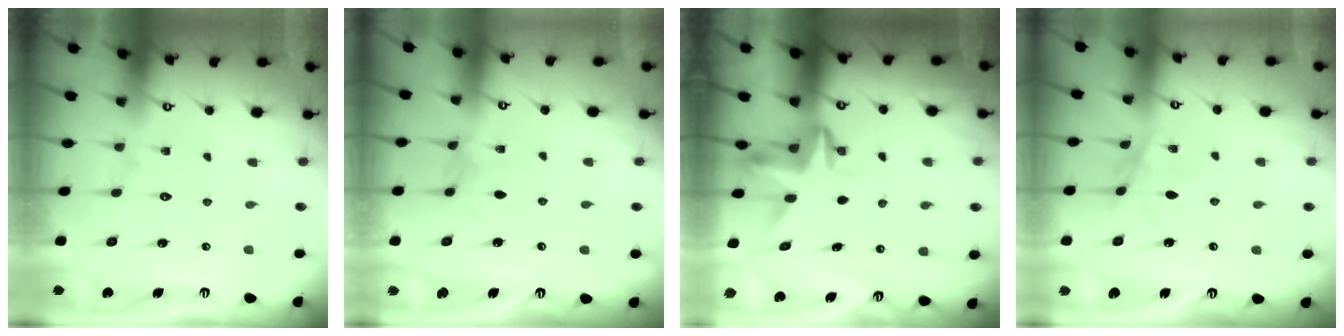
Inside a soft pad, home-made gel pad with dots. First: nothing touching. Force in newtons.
{"total": 2.9, "press": 2.9, "slide": 0.2}
{"total": 3.5, "press": 3.5, "slide": 0.2}
{"total": 3.6, "press": 3.5, "slide": 0.4}